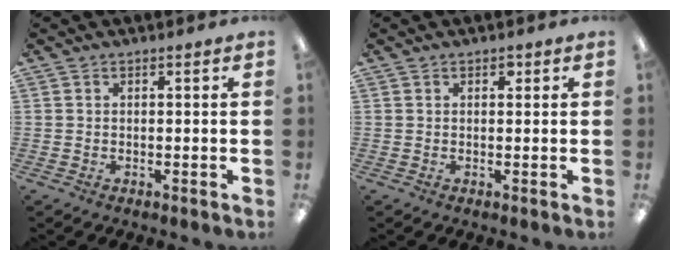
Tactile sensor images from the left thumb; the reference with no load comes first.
{"total": 1.3, "force": [0.7, 0.8, 0.8], "torque": [-0.009, 0.001, 0.010]}